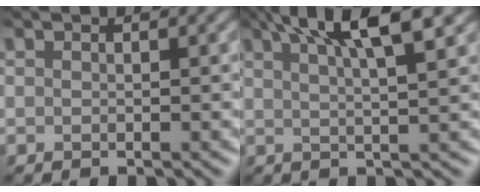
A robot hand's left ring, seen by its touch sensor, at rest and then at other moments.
{"total": 7.1, "force": [4.1, 1.5, 5.6], "torque": [-0.069, 0.020, 0.057]}